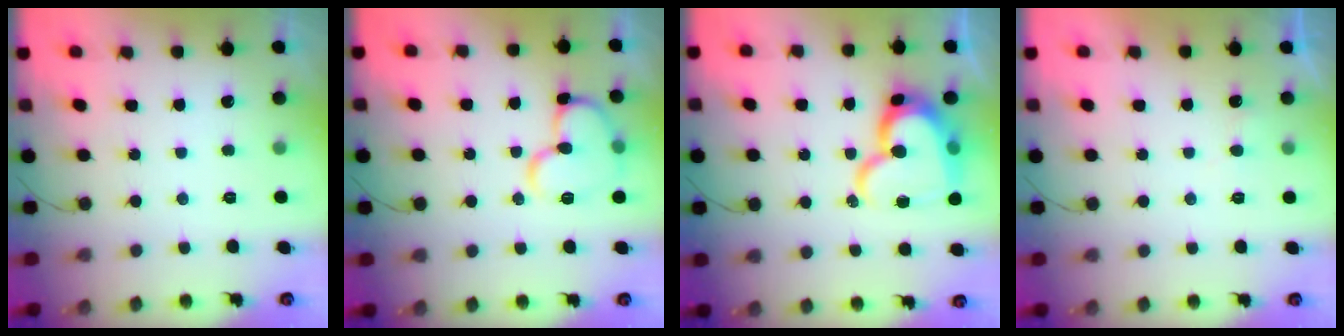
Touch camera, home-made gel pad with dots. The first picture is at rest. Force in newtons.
{"total": 12.5, "press": 12.4, "slide": 1.3}
{"total": 18.1, "press": 18.1, "slide": 1.3}
{"total": 4.0, "press": 4.0, "slide": 0.3}